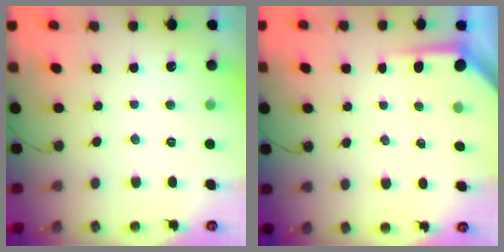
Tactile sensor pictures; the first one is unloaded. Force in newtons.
{"total": 3.6, "press": 3.5, "slide": 0.4}